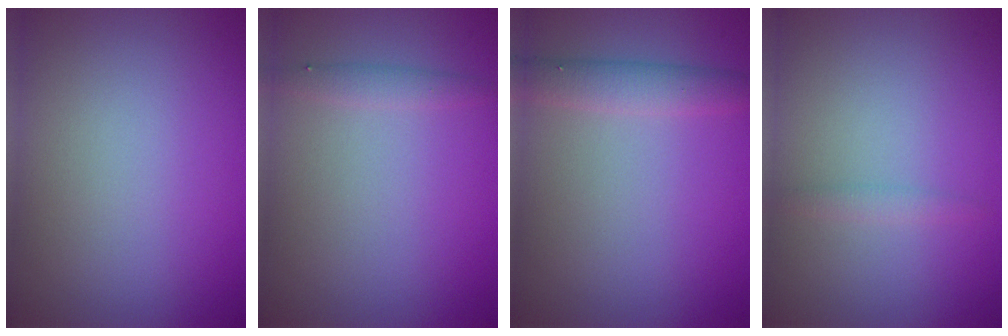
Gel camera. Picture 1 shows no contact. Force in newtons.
{"total": 1.1, "press": 1.1, "slide": 0.1}
{"total": 2.4, "press": 2.4, "slide": 0.1}
{"total": 0.8, "press": 0.8, "slide": 0.0}